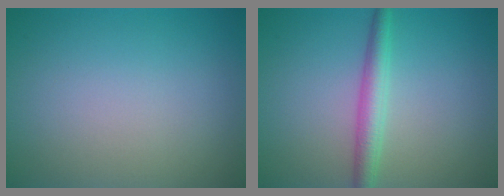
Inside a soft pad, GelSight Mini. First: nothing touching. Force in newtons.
{"total": 2.9, "press": 2.9, "slide": 0.1}